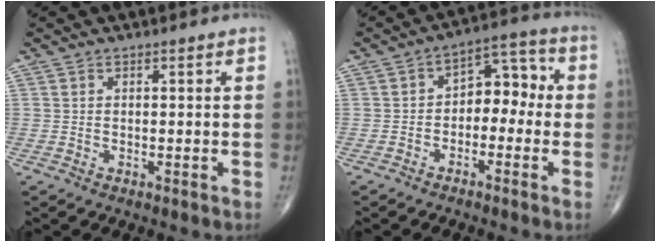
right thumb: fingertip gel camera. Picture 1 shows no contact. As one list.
[{"total": 8.1, "force": [-1.1, 5.4, 5.9], "torque": [-0.049, 0.044, -0.033]}]